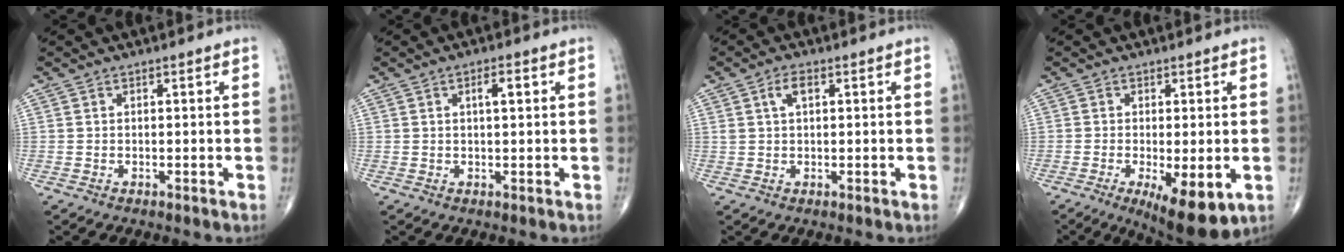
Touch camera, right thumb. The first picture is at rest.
{"total": 2.7, "force": [0.8, 0.9, 2.4], "torque": [-0.039, 0.000, 0.012]}
{"total": 3.1, "force": [1.1, 1.5, 2.4], "torque": [-0.046, 0.006, 0.023]}
{"total": 10.1, "force": [-3.3, 3.4, 8.9], "torque": [-0.132, -0.020, -0.045]}